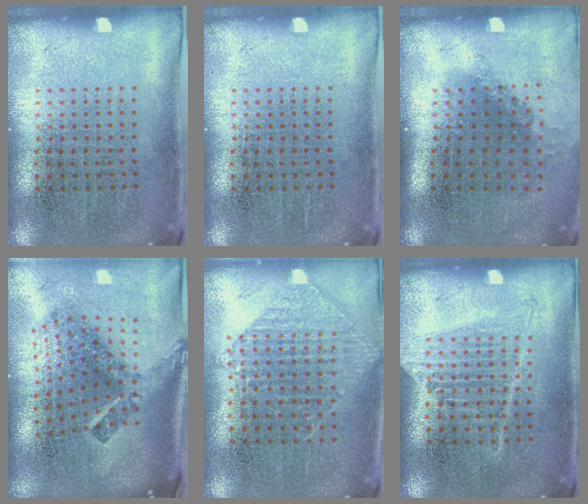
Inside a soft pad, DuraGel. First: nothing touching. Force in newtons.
{"total": 0.0}
{"total": 1.2, "press": 0.9, "slide": 0.9}
{"total": 2.8, "press": 1.6, "slide": 2.2}
{"total": 0.9, "press": 0.8, "slide": 0.3}
{"total": 1.2, "press": 1.1, "slide": 0.5}